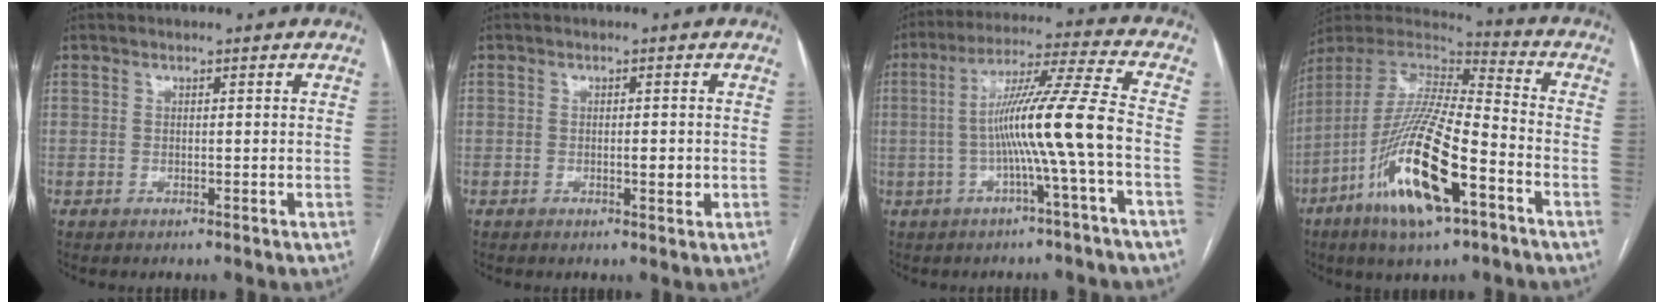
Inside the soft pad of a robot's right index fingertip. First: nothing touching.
{"total": 1.9, "force": [-0.2, 0.7, 1.8], "torque": [-0.027, -0.001, -0.001]}
{"total": 11.5, "force": [-2.1, -1.8, 11.2], "torque": [-0.200, 0.018, -0.038]}
{"total": 20.4, "force": [-9.0, 3.9, 17.8], "torque": [-0.382, -0.030, -0.164]}